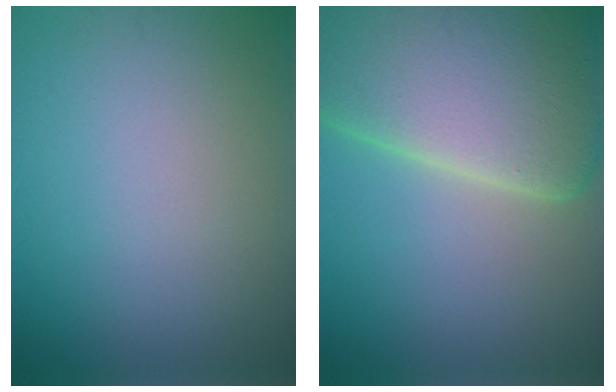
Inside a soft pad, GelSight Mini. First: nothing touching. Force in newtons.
{"total": 14.6, "press": 14.6, "slide": 0.9}